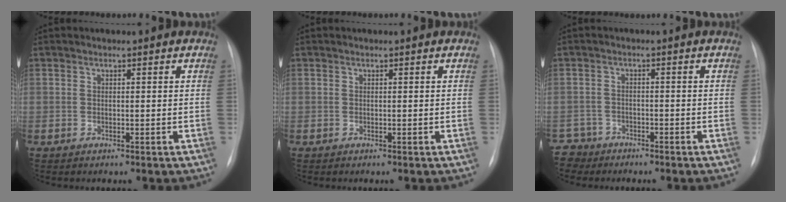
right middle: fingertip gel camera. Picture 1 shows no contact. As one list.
[{"total": 0.0}, {"total": 3.7, "force": [-3.1, 1.7, -1.1], "torque": [0.021, 0.001, -0.061]}]